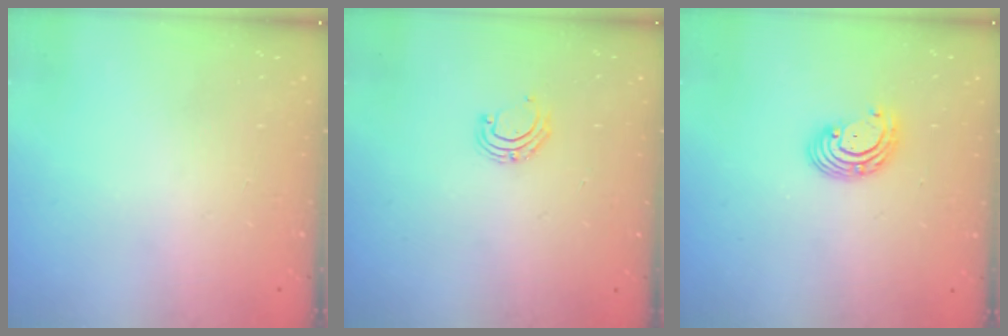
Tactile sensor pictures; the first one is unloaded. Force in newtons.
{"total": 4.1, "press": 4.1, "slide": 0.4}
{"total": 5.2, "press": 5.2, "slide": 0.5}